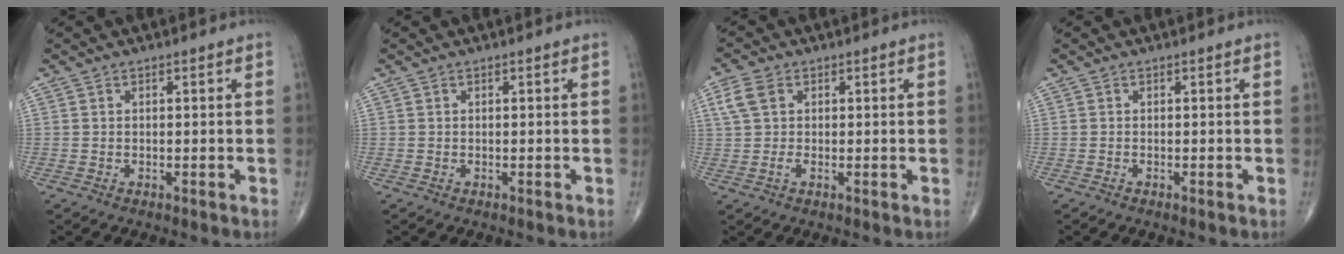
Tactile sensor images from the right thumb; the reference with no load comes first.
{"total": 0.0}
{"total": 4.7, "force": [1.2, 3.2, 3.2], "torque": [-0.073, 0.008, 0.022]}
{"total": 0.0}